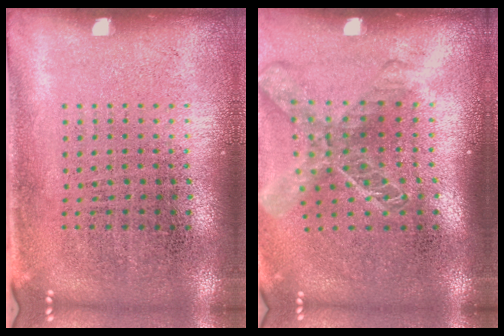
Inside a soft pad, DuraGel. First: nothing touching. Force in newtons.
{"total": 1.9, "press": 1.5, "slide": 1.2}